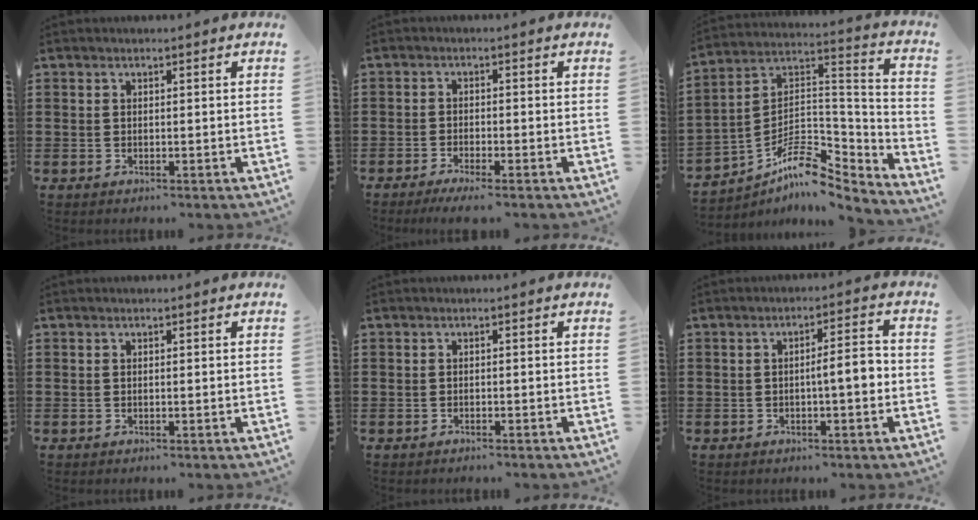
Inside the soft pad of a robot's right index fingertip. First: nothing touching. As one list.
[{"total": 2.1, "force": [-1.9, 0.0, 0.8], "torque": [-0.013, 0.002, -0.037]}, {"total": 8.8, "force": [-6.1, 3.7, 5.1], "torque": [-0.111, -0.009, -0.121]}, {"total": 0.0}, {"total": 0.6, "force": [-0.6, 0.1, 0.0], "torque": [-0.001, -0.001, -0.013]}, {"total": 4.2, "force": [-0.8, 0.6, 4.1], "torque": [-0.072, 0.004, -0.017]}]